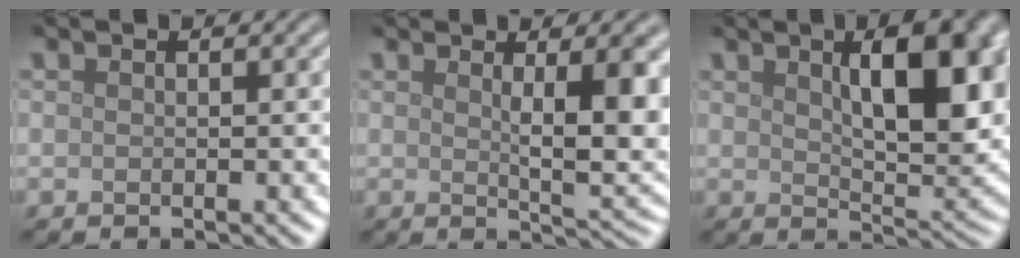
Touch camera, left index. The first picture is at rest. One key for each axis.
{"total": 7.4, "fx": 1.4, "fy": 2.1, "fz": 6.9, "tx": -0.094, "ty": -0.007, "tz": 0.029}
{"total": 10.4, "fx": 3.0, "fy": 4.0, "fz": 9.1, "tx": -0.126, "ty": 0.002, "tz": 0.051}